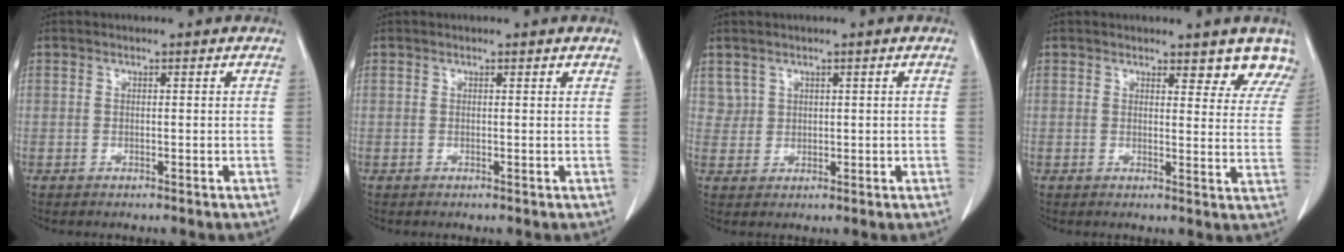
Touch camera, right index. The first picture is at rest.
{"total": 0.6, "force": [0.5, 0.1, 0.1], "torque": [-0.006, -0.001, 0.003]}
{"total": 2.1, "force": [1.2, 1.8, -0.1], "torque": [0.013, 0.006, 0.018]}
{"total": 6.9, "force": [6.2, 2.1, 2.2], "torque": [0.002, -0.019, 0.050]}